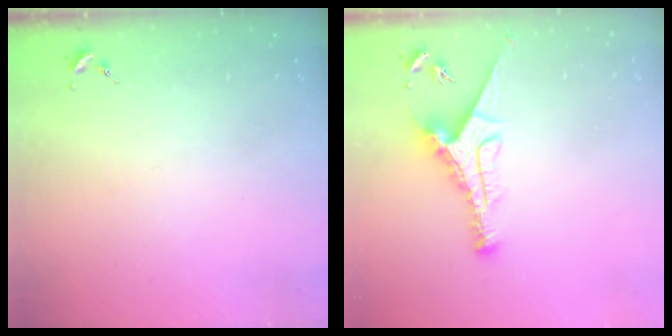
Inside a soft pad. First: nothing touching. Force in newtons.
{"total": 9.2, "press": 9.2, "slide": 0.5}